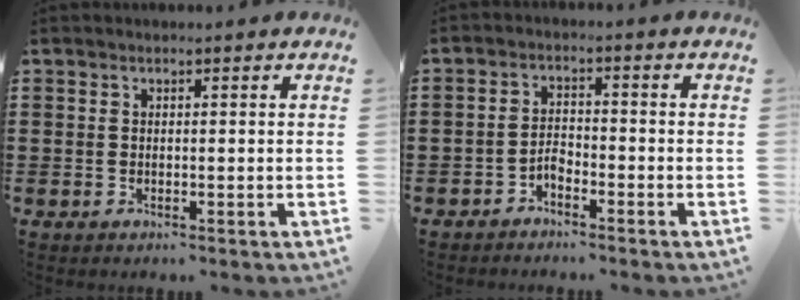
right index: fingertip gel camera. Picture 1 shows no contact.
{"total": 2.3, "force": [-1.9, 0.8, 0.8], "torque": [-0.022, 0.004, -0.040]}